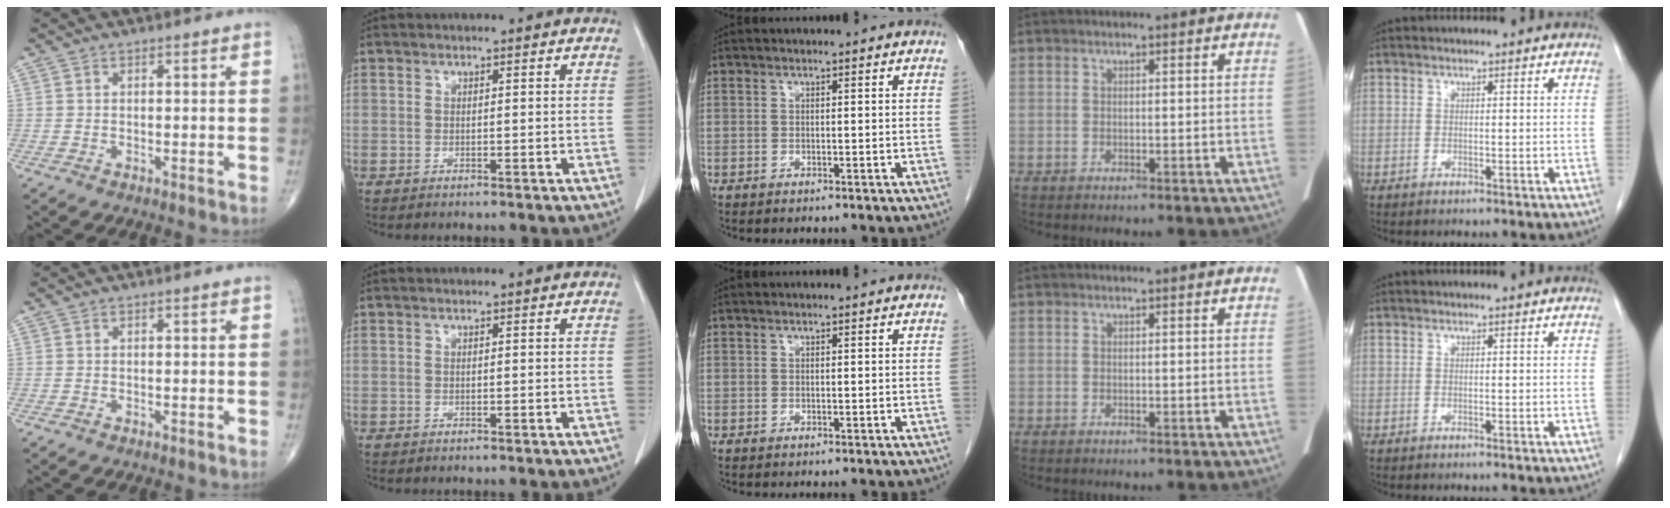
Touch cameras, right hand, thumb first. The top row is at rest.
{}